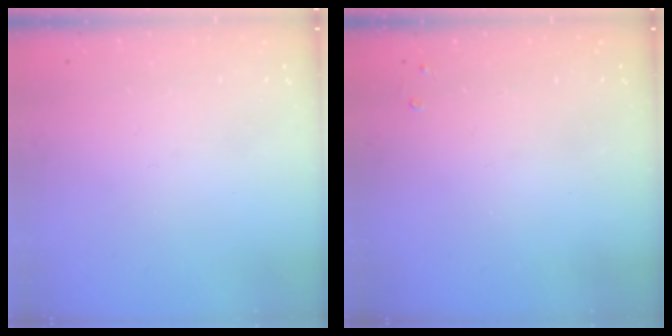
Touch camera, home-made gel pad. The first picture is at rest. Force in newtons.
{"total": 1.9, "press": 1.8, "slide": 0.4}